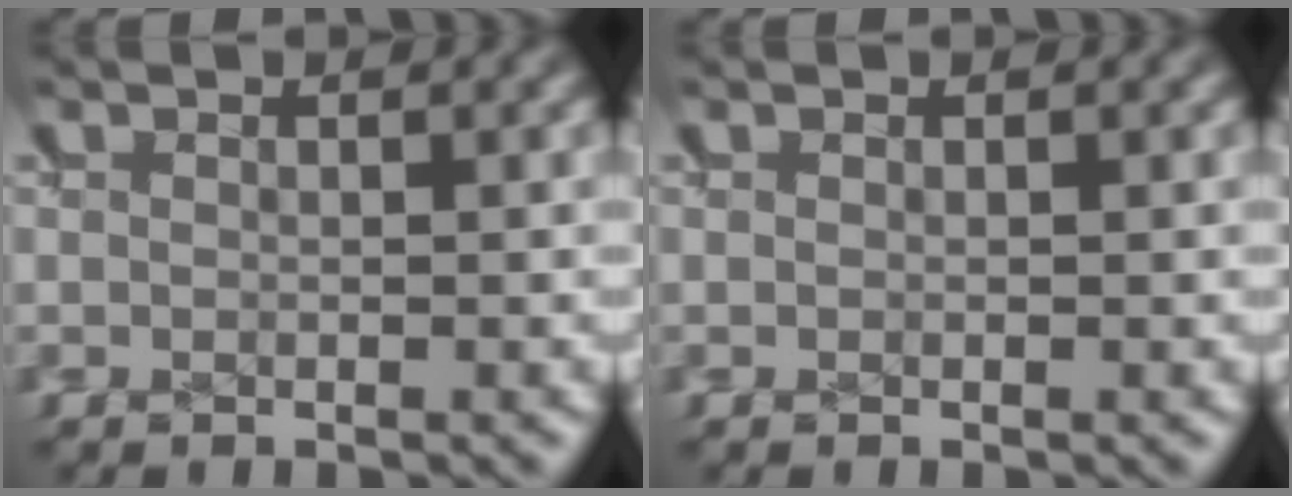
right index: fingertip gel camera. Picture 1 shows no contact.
{"total": 0.0}